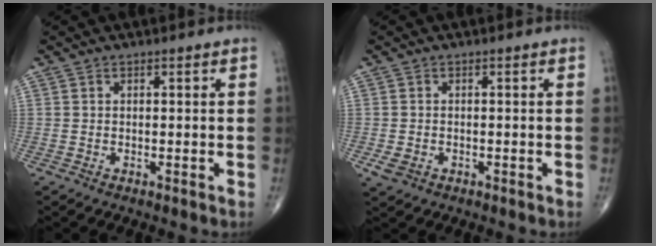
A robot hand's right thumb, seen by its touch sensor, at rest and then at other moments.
{"total": 2.4, "force": [-0.8, 1.8, 1.4], "torque": [-0.028, 0.001, -0.008]}